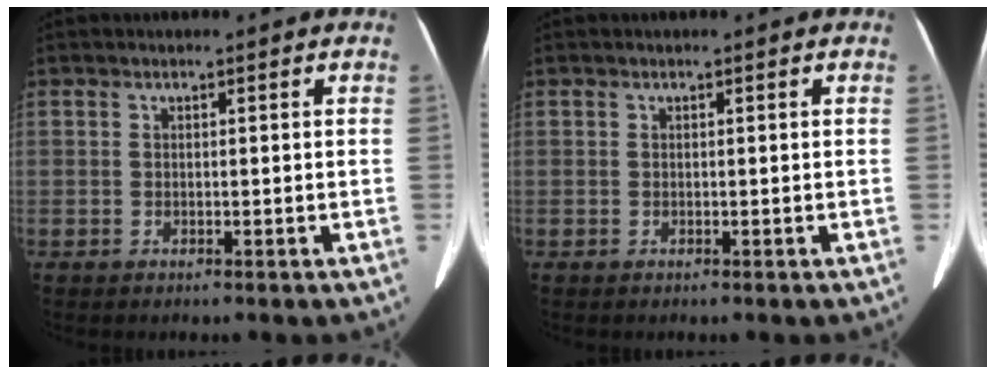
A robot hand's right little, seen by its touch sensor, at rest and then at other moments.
{"total": 0.0}